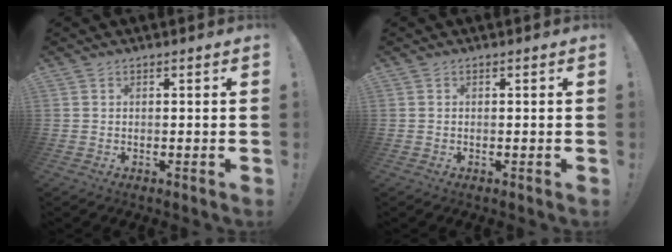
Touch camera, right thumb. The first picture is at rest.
{"total": 0.0}